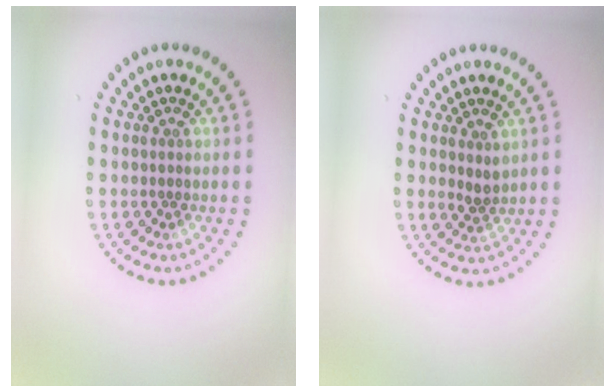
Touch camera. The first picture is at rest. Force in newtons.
{"total": 1.2, "press": 1.0, "slide": 0.7}